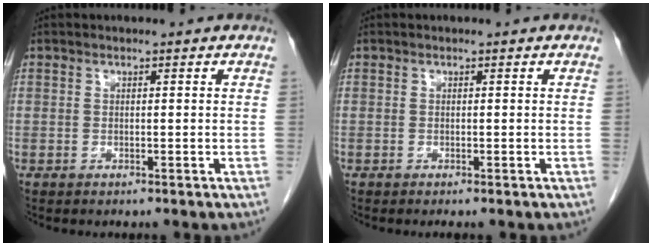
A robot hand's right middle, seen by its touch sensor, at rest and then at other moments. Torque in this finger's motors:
{"motor_torque": [0.34, -0.21, 0.01, 0.00]}